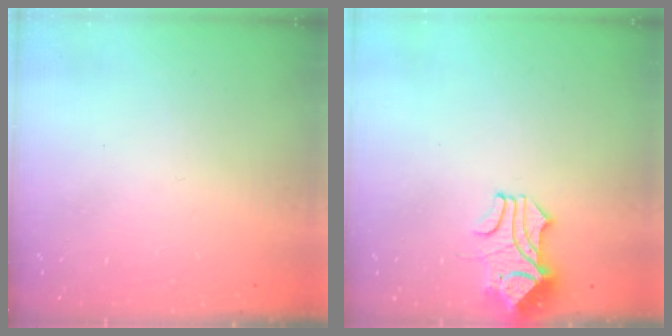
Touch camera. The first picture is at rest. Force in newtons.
{"total": 1.9, "press": 1.5, "slide": 1.1}